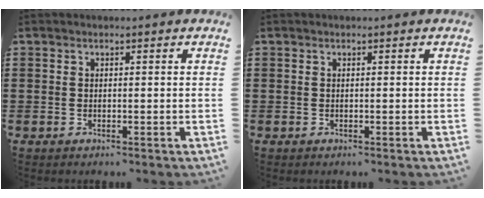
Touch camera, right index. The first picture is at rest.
{"total": 0.0}